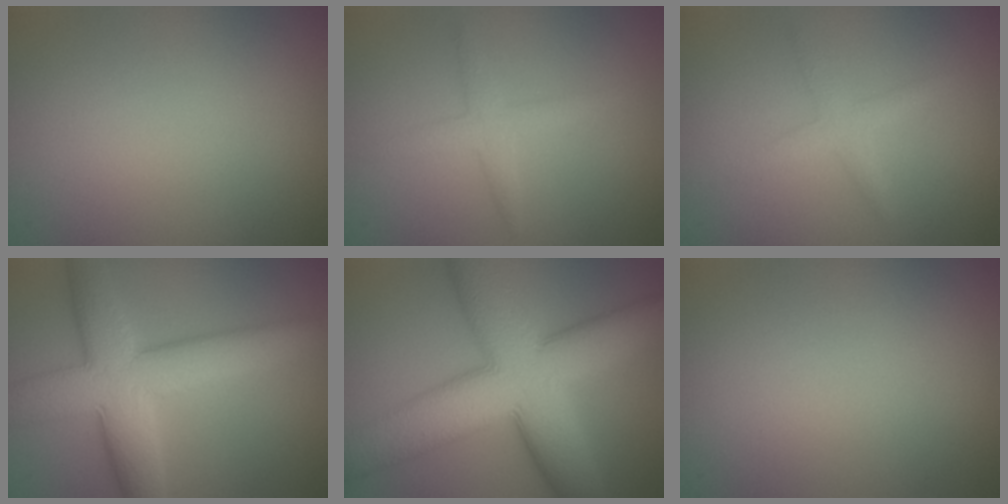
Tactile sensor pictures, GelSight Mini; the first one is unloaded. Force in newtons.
{"total": 2.0, "press": 2.0, "slide": 0.1}
{"total": 1.7, "press": 1.6, "slide": 0.1}
{"total": 8.9, "press": 8.9, "slide": 0.3}
{"total": 12.5, "press": 12.5, "slide": 0.3}
{"total": 0.0}